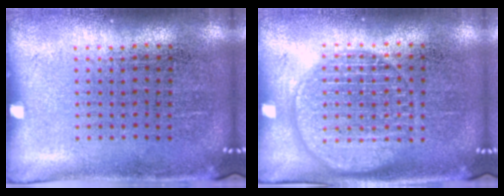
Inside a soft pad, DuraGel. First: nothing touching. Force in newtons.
{"total": 1.8, "press": 1.8, "slide": 0.2}